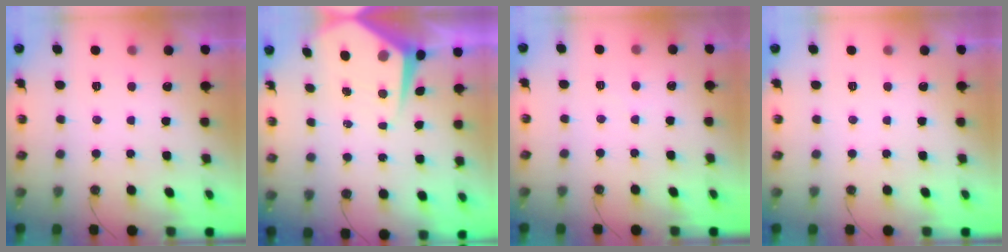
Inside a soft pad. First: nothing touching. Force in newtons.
{"total": 7.0, "press": 6.9, "slide": 0.6}
{"total": 2.1, "press": 2.1, "slide": 0.4}
{"total": 0.0}